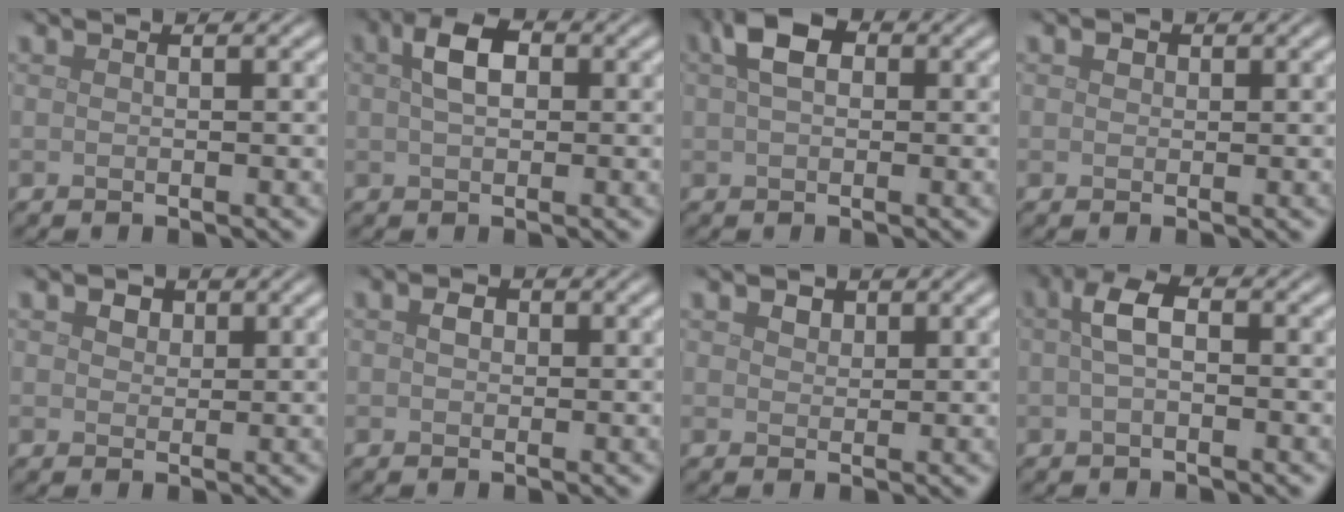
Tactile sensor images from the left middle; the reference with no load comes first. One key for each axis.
{"total": 3.5, "fx": 0.9, "fy": 2.1, "fz": 2.7, "tx": -0.049, "ty": 0.011, "tz": 0.009}
{"total": 4.1, "fx": 1.4, "fy": 2.6, "fz": 2.9, "tx": -0.054, "ty": 0.009, "tz": 0.015}
{"total": 0.8, "fx": 0.3, "fy": 0.7, "fz": 0.3, "tx": -0.005, "ty": -0.001, "tz": 0.002}
{"total": 1.9, "fx": 1.1, "fy": 1.4, "fz": 0.9, "tx": -0.013, "ty": 0.000, "tz": 0.012}
{"total": 1.2, "fx": 0.2, "fy": 1.0, "fz": 0.6, "tx": -0.011, "ty": 0.002, "tz": -0.002}
{"total": 1.2, "fx": 0.8, "fy": 0.9, "fz": 0.4, "tx": -0.009, "ty": 0.001, "tz": 0.013}
{"total": 2.7, "fx": 0.0, "fy": 1.2, "fz": 2.4, "tx": -0.046, "ty": 0.006, "tz": -0.007}